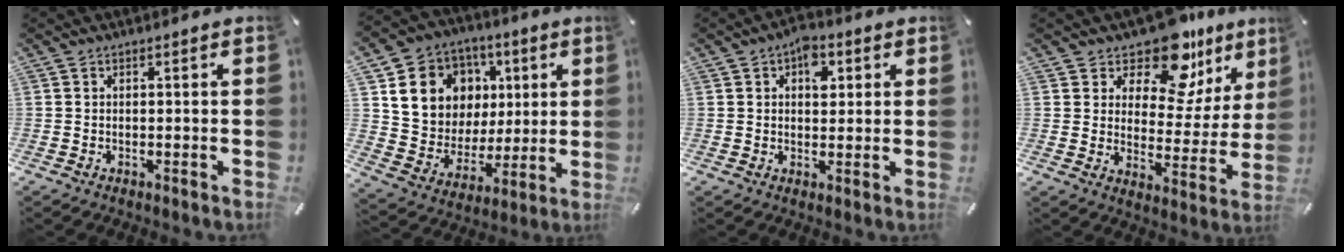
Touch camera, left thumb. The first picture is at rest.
{"total": 14.7, "force": [5.0, 13.2, 4.1], "torque": [-0.072, -0.021, 0.113]}
{"total": 5.4, "force": [2.0, 3.7, 3.4], "torque": [-0.024, -0.008, 0.027]}
{"total": 13.9, "force": [11.0, 6.6, 5.5], "torque": [-0.088, -0.090, 0.193]}